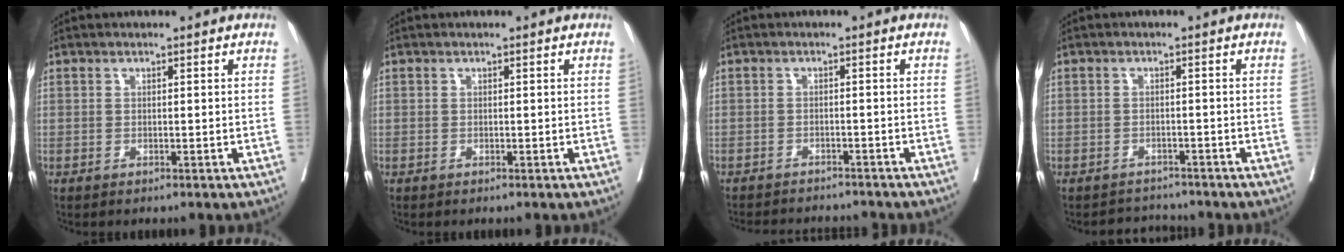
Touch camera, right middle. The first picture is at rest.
{"total": 0.0}
{"total": 9.4, "force": [-8.9, 1.7, 2.3], "torque": [-0.035, -0.001, -0.114]}
{"total": 2.8, "force": [-2.5, 0.6, -1.0], "torque": [0.016, -0.001, -0.040]}